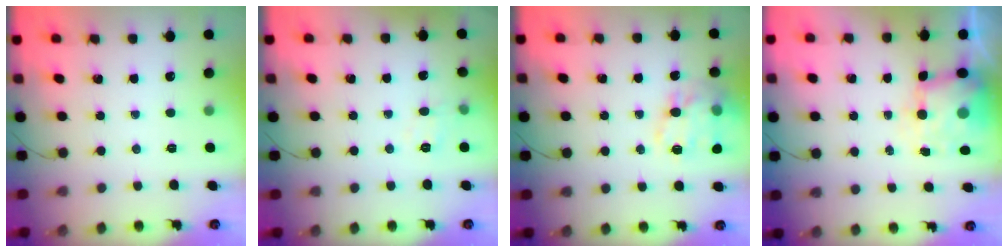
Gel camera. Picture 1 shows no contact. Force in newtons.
{"total": 4.3, "press": 4.1, "slide": 1.2}
{"total": 17.7, "press": 17.6, "slide": 2.1}
{"total": 6.7, "press": 6.5, "slide": 1.4}